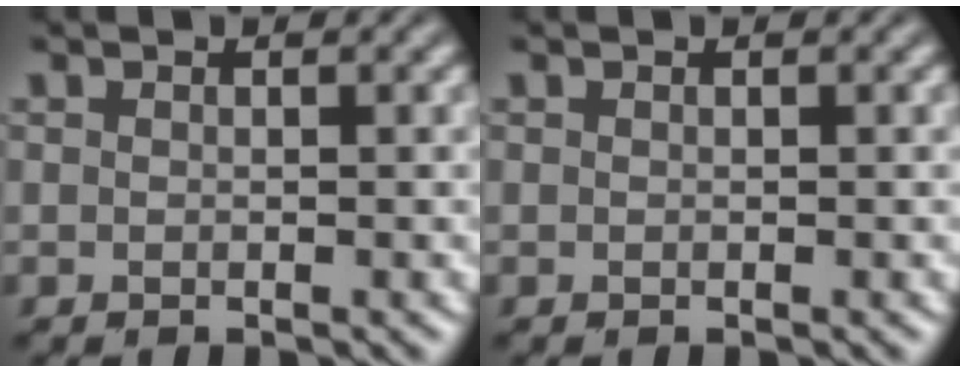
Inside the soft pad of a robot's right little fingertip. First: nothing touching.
{"total": 0.0}